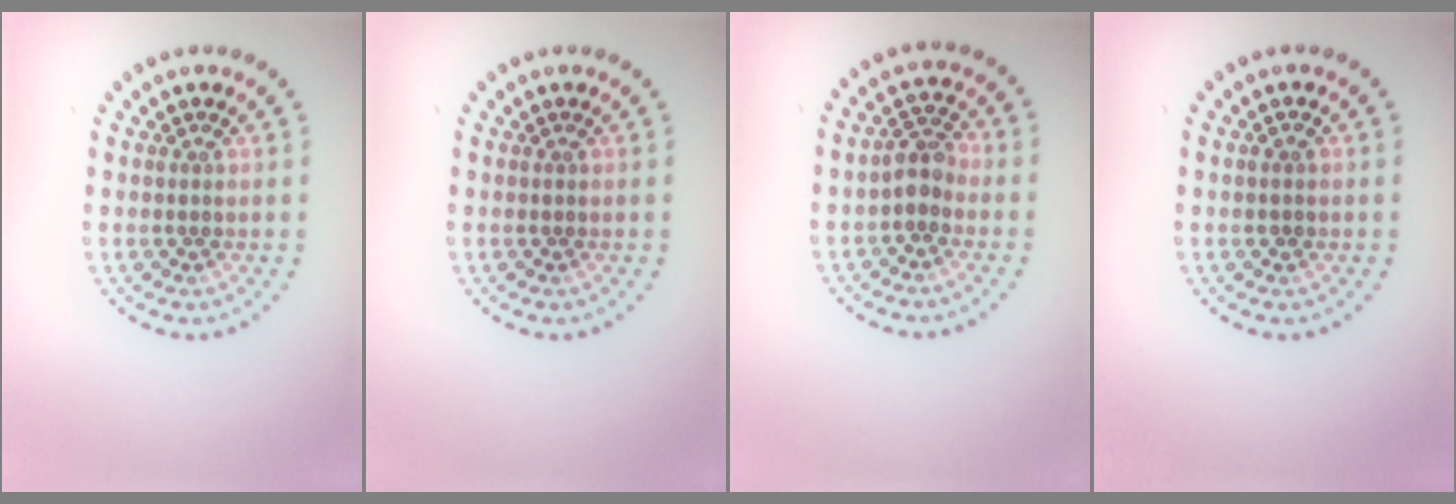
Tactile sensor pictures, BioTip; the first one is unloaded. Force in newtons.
{"total": 0.0}
{"total": 2.1, "press": 1.9, "slide": 0.8}
{"total": 0.8, "press": 0.8, "slide": 0.1}